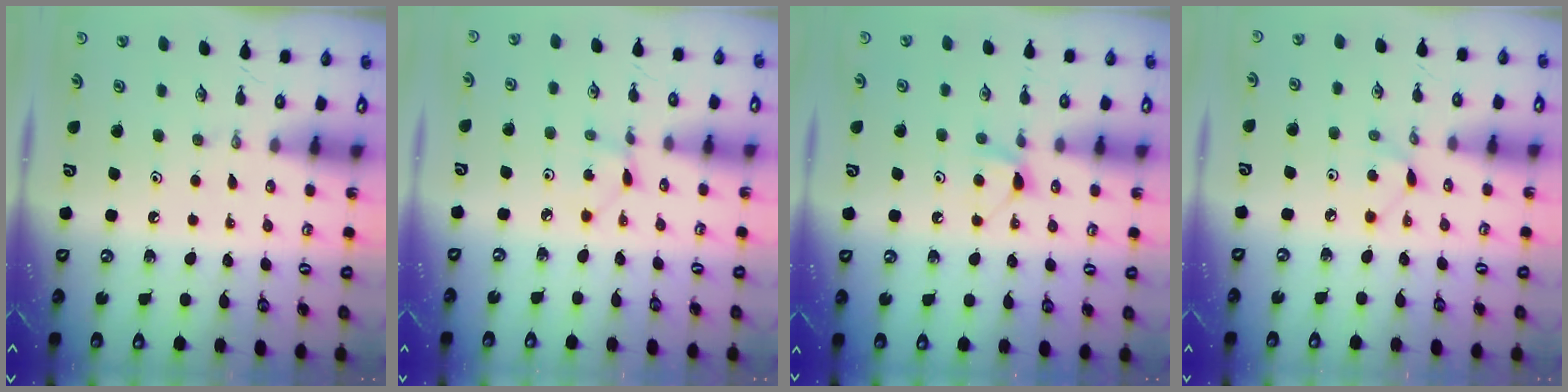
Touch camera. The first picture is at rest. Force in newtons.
{"total": 1.2, "press": 1.2, "slide": 0.1}
{"total": 5.7, "press": 5.6, "slide": 0.8}
{"total": 4.8, "press": 4.7, "slide": 0.7}